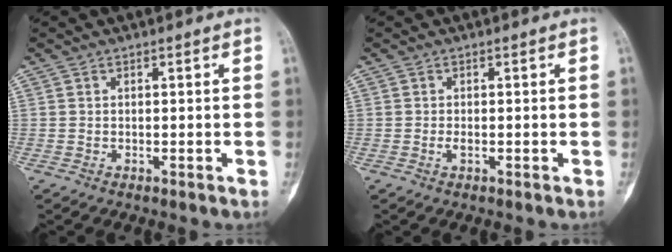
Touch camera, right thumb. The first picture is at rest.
{"total": 0.9, "force": [-0.2, 0.4, 0.8], "torque": [-0.016, -0.001, -0.003]}